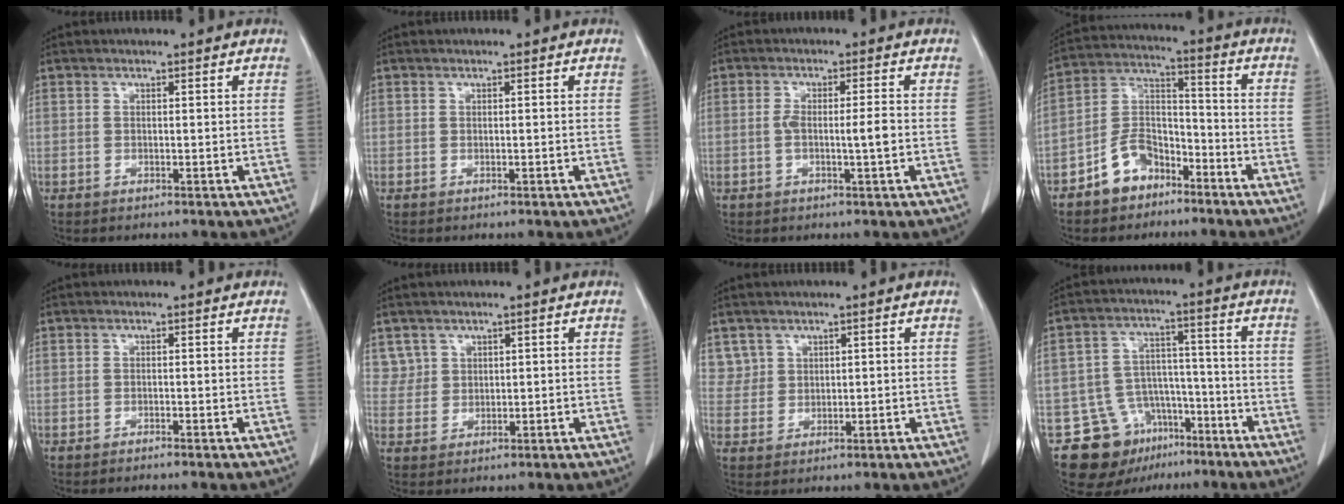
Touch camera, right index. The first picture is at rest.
{"total": 0.0}
{"total": 3.8, "force": [-0.6, 0.1, 3.7], "torque": [-0.069, 0.003, -0.009]}
{"total": 8.8, "force": [-5.7, 5.4, 3.9], "torque": [-0.084, 0.023, -0.106]}
{"total": 1.2, "force": [-1.0, -0.2, 0.6], "torque": [-0.010, 0.002, -0.015]}
{"total": 2.7, "force": [1.5, 2.2, -0.3], "torque": [0.019, 0.006, 0.024]}
{"total": 3.0, "force": [1.7, 2.4, -0.3], "torque": [0.019, 0.005, 0.028]}
{"total": 11.6, "force": [-7.4, 8.3, 3.5], "torque": [-0.055, 0.051, -0.107]}